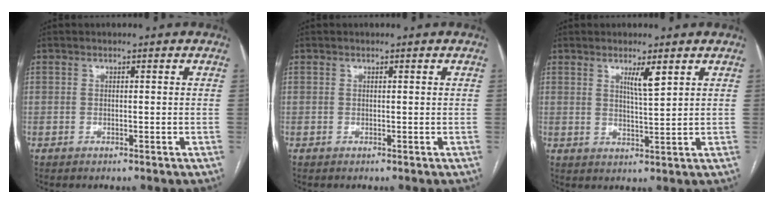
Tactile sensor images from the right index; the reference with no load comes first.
{"total": 0.0}
{"total": 3.6, "force": [2.1, 0.0, 3.0], "torque": [-0.054, -0.006, 0.039]}